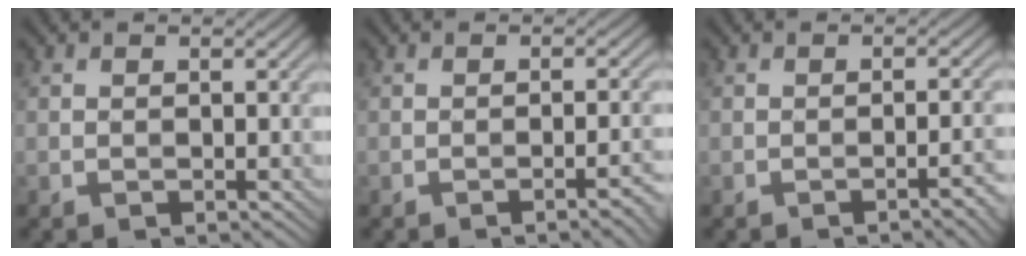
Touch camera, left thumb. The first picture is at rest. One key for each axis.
{"total": 3.4, "fx": -1.6, "fy": 0.7, "fz": 2.9, "tx": -0.035, "ty": 0.013, "tz": -0.026}
{"total": 3.4, "fx": -1.7, "fy": 0.7, "fz": 2.9, "tx": -0.034, "ty": 0.015, "tz": -0.028}